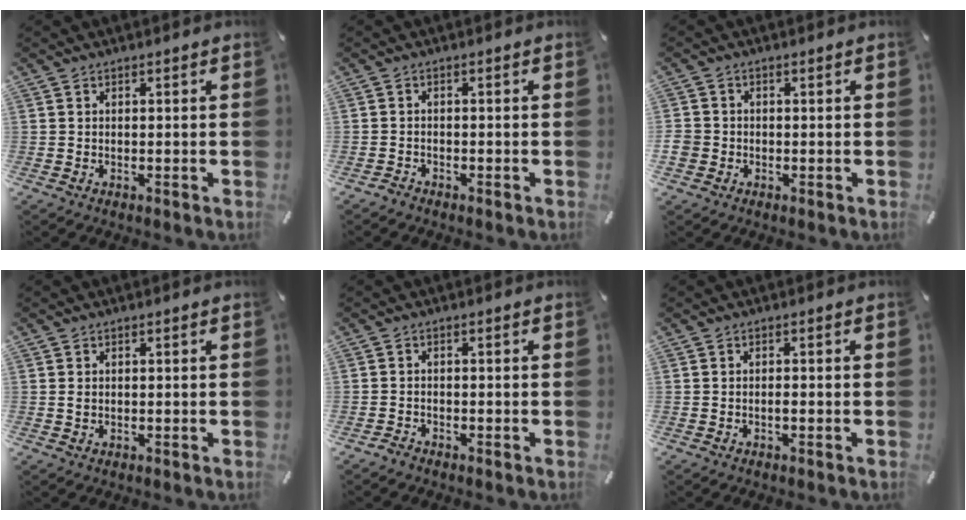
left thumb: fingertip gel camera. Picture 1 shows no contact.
{"total": 1.4, "force": [-1.3, 0.5, 0.2], "torque": [-0.004, 0.007, -0.028]}
{"total": 3.1, "force": [-0.6, 3.0, 0.6], "torque": [-0.008, 0.006, -0.010]}
{"total": 0.7, "force": [0.1, 0.5, 0.6], "torque": [-0.012, 0.001, 0.001]}
{"total": 1.5, "force": [-1.4, 0.4, 0.2], "torque": [-0.004, 0.006, -0.030]}
{"total": 0.9, "force": [-0.4, 0.3, 0.7], "torque": [-0.015, -0.003, -0.007]}